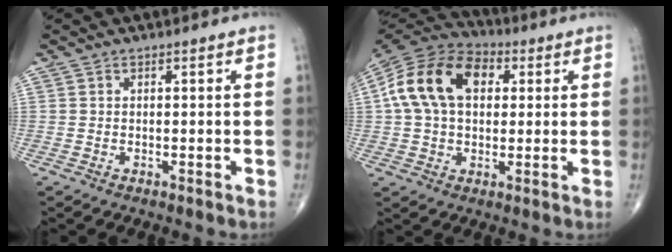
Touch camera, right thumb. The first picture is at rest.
{"total": 16.7, "force": [3.4, 11.2, 11.9], "torque": [-0.208, 0.023, 0.052]}